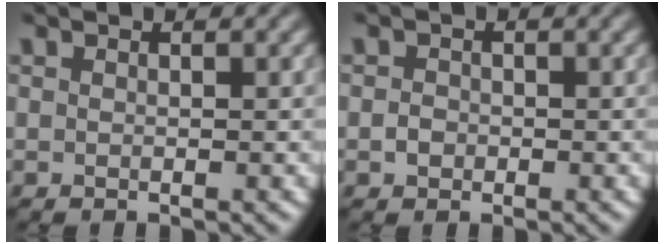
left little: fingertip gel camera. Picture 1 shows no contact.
{"total": 1.0, "force": [-0.3, 0.9, 0.4], "torque": [-0.005, -0.001, -0.008]}